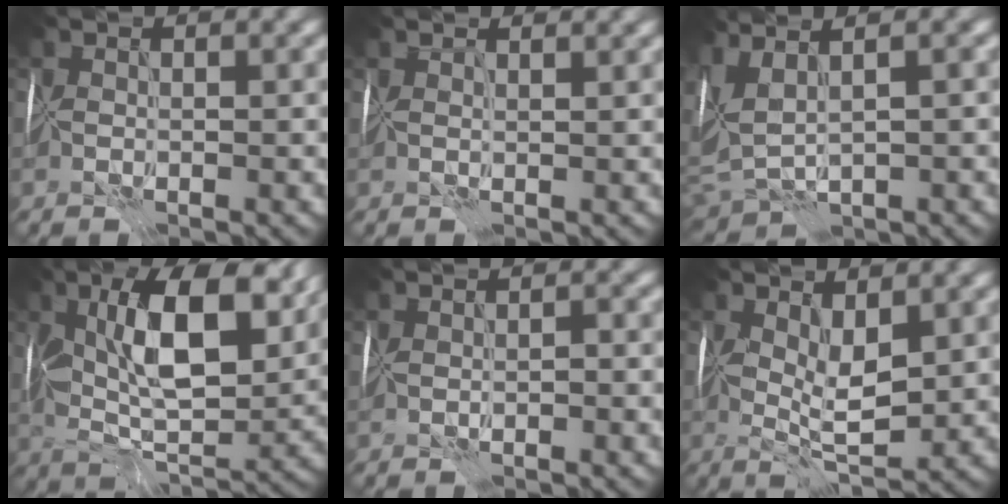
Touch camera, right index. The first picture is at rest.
{"total": 3.0, "force": [2.4, 1.0, 1.5], "torque": [-0.016, 0.017, 0.015]}
{"total": 5.6, "force": [0.6, 2.1, 5.1], "torque": [-0.112, 0.004, 0.015]}
{"total": 12.3, "force": [3.4, 5.6, 10.4], "torque": [-0.163, 0.006, 0.053]}
{"total": 1.4, "force": [-0.1, 0.4, 1.3], "torque": [-0.022, 0.001, 0.002]}
{"total": 4.4, "force": [1.0, 1.9, 3.8], "torque": [-0.078, -0.005, 0.020]}